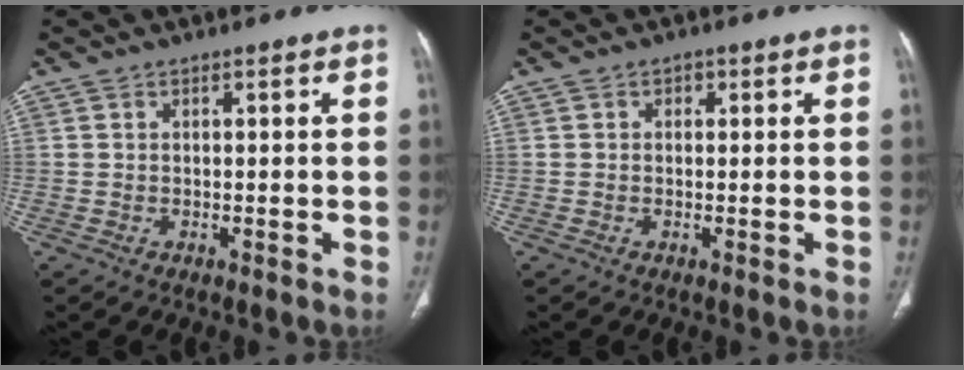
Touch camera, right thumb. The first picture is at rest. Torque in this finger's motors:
{"motor_torque": [-0.04, 0.26, 0.32, 0.10, -0.02]}